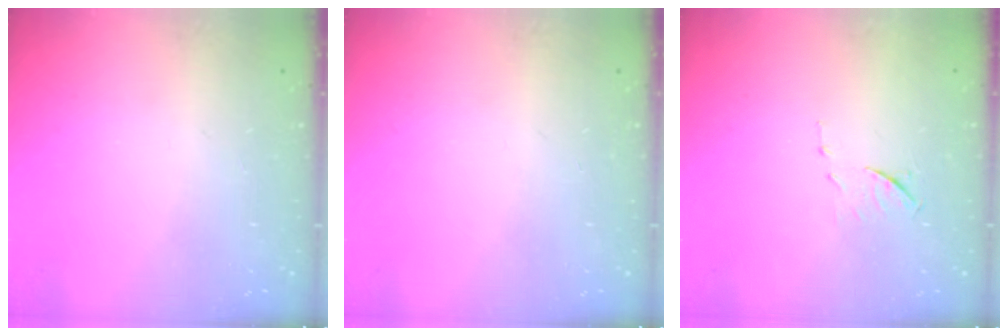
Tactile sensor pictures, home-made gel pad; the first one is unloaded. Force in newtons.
{"total": 0.0}
{"total": 6.3, "press": 6.2, "slide": 0.6}